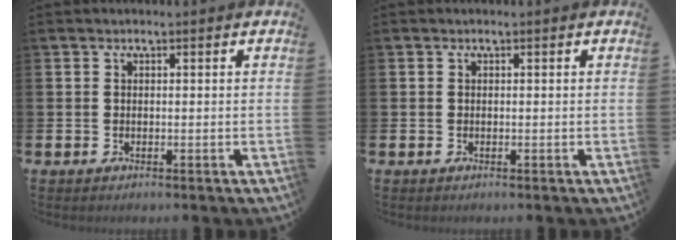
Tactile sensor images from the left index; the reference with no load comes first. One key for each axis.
{"total": 0.0}